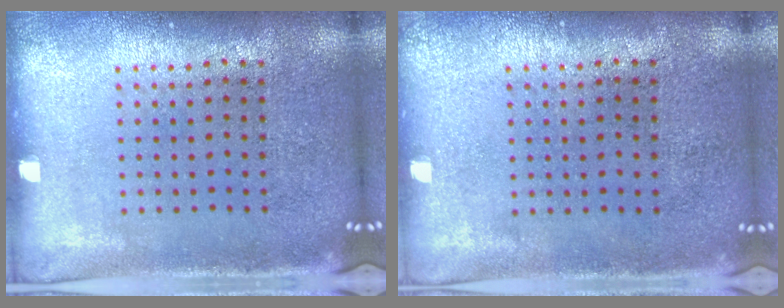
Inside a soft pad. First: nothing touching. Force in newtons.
{"total": 0.0}